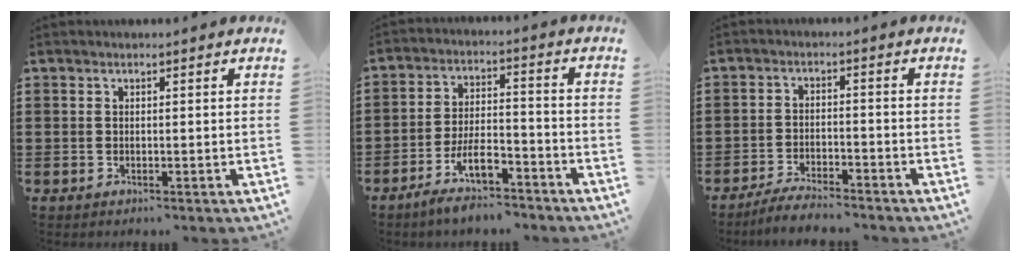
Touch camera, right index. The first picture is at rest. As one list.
[{"total": 7.6, "force": [-5.4, 2.4, 4.9], "torque": [-0.104, 0.003, -0.102]}, {"total": 3.9, "force": [-3.8, 0.5, 0.9], "torque": [-0.017, 0.007, -0.076]}]